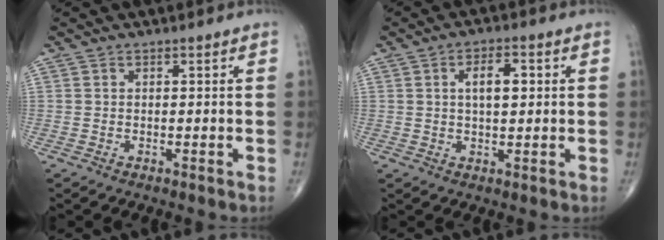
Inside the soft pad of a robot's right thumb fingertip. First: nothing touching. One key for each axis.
{"total": 5.4, "fx": 1.2, "fy": 2.5, "fz": 4.7, "tx": -0.071, "ty": 0.002, "tz": 0.019}